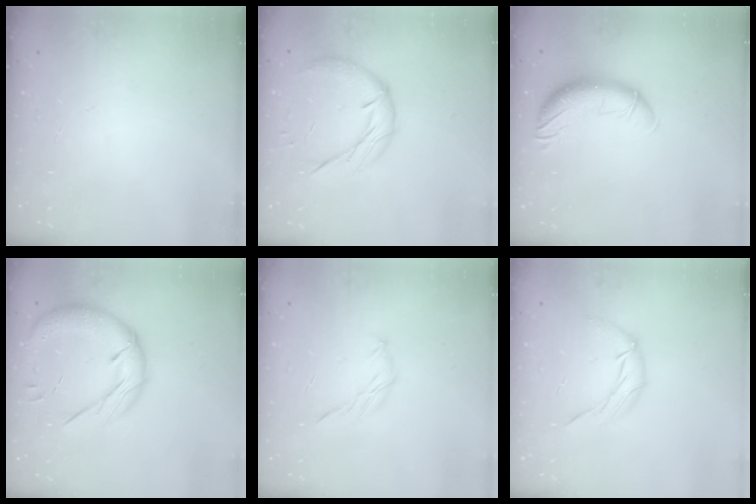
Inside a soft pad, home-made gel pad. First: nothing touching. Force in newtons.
{"total": 12.8, "press": 12.7, "slide": 1.5}
{"total": 11.0, "press": 10.8, "slide": 1.9}
{"total": 18.5, "press": 18.2, "slide": 3.0}
{"total": 5.8, "press": 5.7, "slide": 1.2}
{"total": 8.2, "press": 8.2, "slide": 0.8}